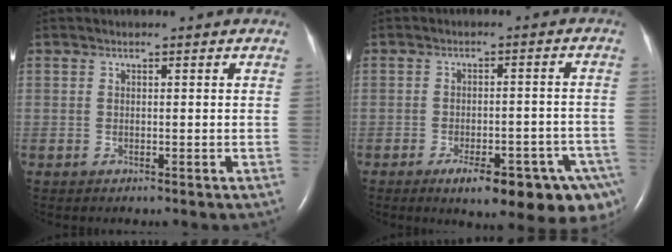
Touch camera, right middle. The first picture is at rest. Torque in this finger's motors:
{"motor_torque": [1.36, -0.78, 0.52, 0.13]}